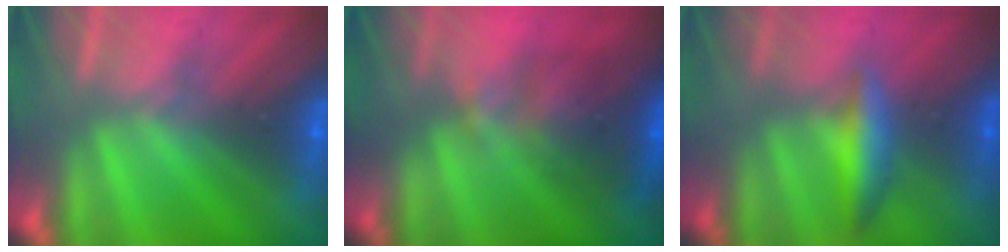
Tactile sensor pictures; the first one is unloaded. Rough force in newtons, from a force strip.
{"total": 3.8}
{"total": 2.4}